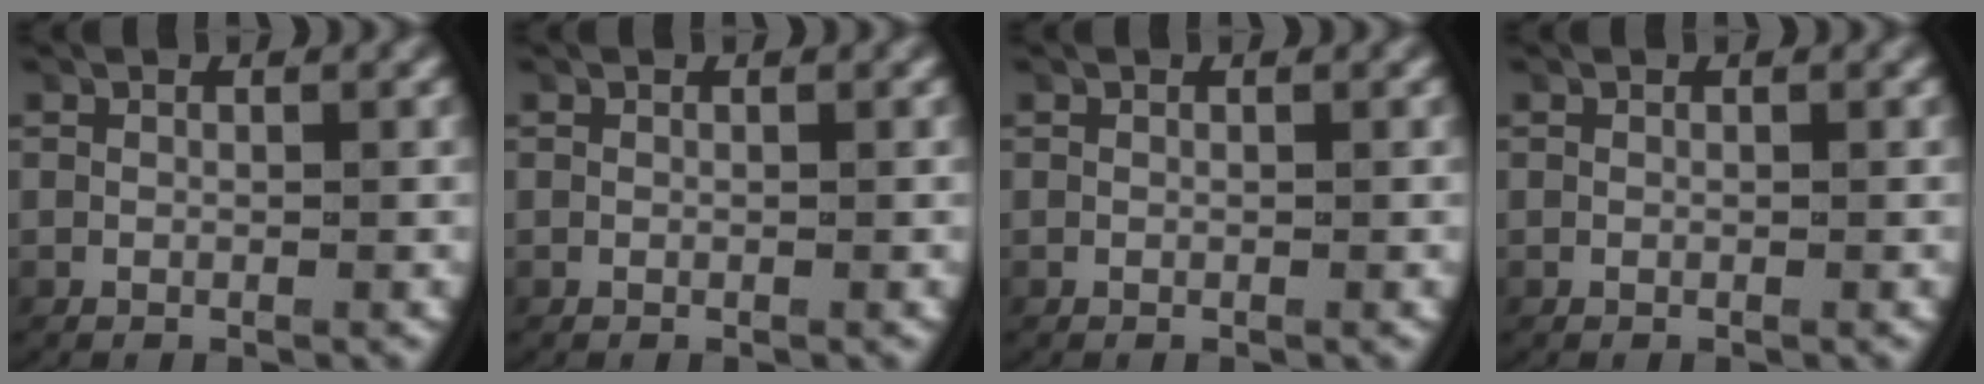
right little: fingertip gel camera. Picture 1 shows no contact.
{"total": 0.0}
{"total": 0.0}
{"total": 0.0}